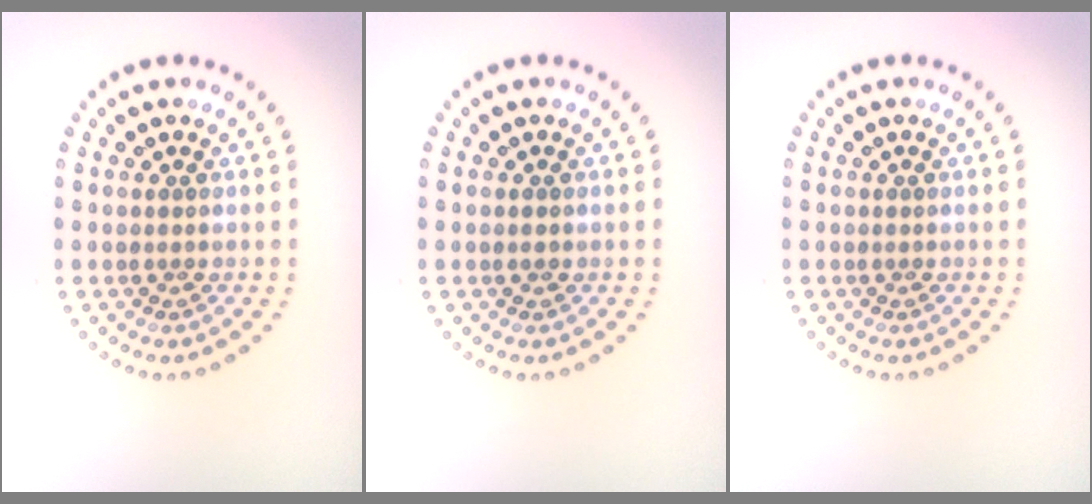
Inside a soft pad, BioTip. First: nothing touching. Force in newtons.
{"total": 0.6, "press": 0.6, "slide": 0.1}
{"total": 0.0}